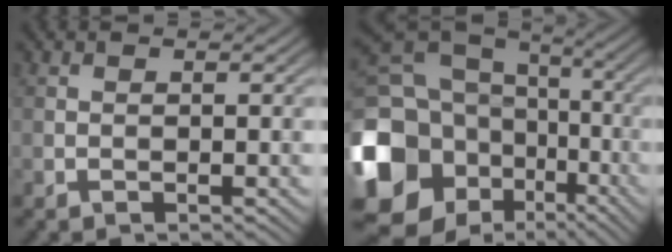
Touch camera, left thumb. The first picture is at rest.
{"total": 19.1, "force": [-6.6, 15.2, 9.6], "torque": [-0.273, -0.027, -0.110]}